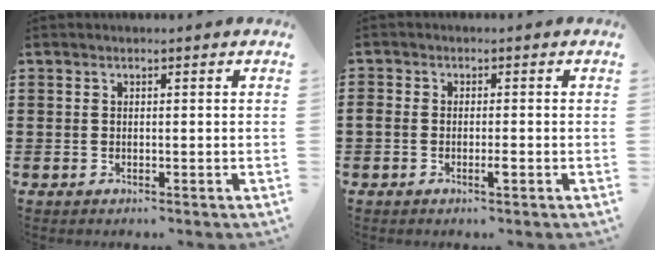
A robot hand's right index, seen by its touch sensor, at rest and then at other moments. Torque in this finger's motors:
{"motor_torque": [2.00, 0.14, 0.38, 0.11]}